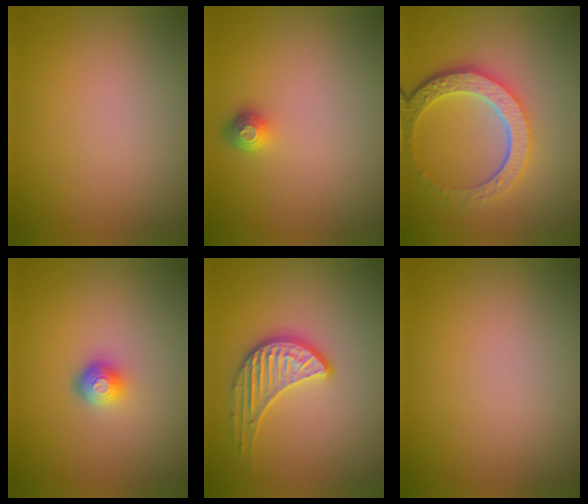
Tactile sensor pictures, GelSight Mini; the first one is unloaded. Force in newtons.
{"total": 1.3, "press": 1.1, "slide": 0.8}
{"total": 5.8, "press": 4.4, "slide": 3.7}
{"total": 2.1, "press": 1.5, "slide": 1.5}
{"total": 3.5, "press": 3.1, "slide": 1.7}
{"total": 0.0}